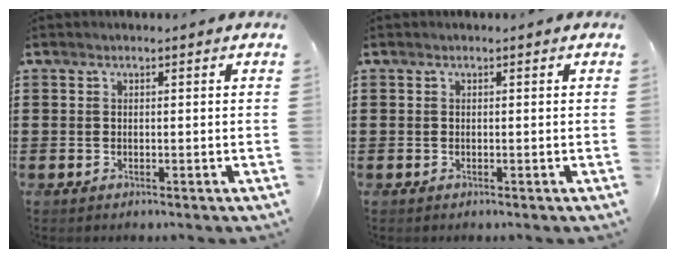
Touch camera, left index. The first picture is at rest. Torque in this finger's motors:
{"motor_torque": [0.00, 0.00, 0.01, -0.01]}